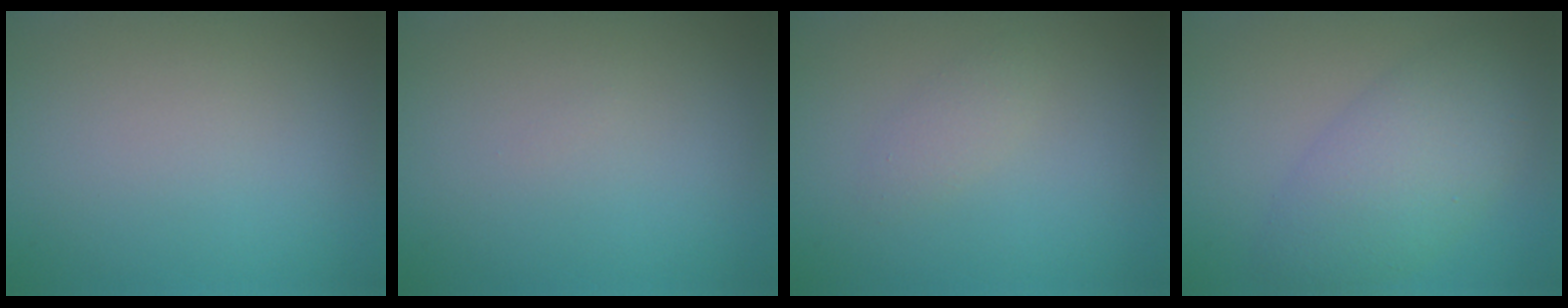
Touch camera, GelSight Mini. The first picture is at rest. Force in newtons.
{"total": 0.0}
{"total": 1.2, "press": 1.2, "slide": 0.0}
{"total": 5.6, "press": 5.6, "slide": 0.1}